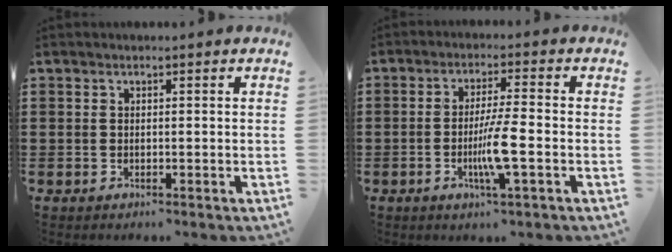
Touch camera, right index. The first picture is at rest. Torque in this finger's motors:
{"motor_torque": [2.14, 0.00, 0.22, 0.11]}